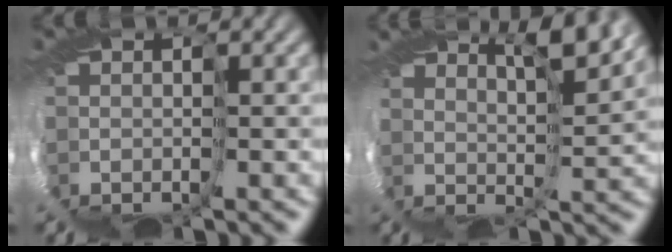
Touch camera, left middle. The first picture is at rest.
{"total": 6.7, "force": [4.9, -4.3, -1.3], "torque": [0.034, 0.006, 0.078]}